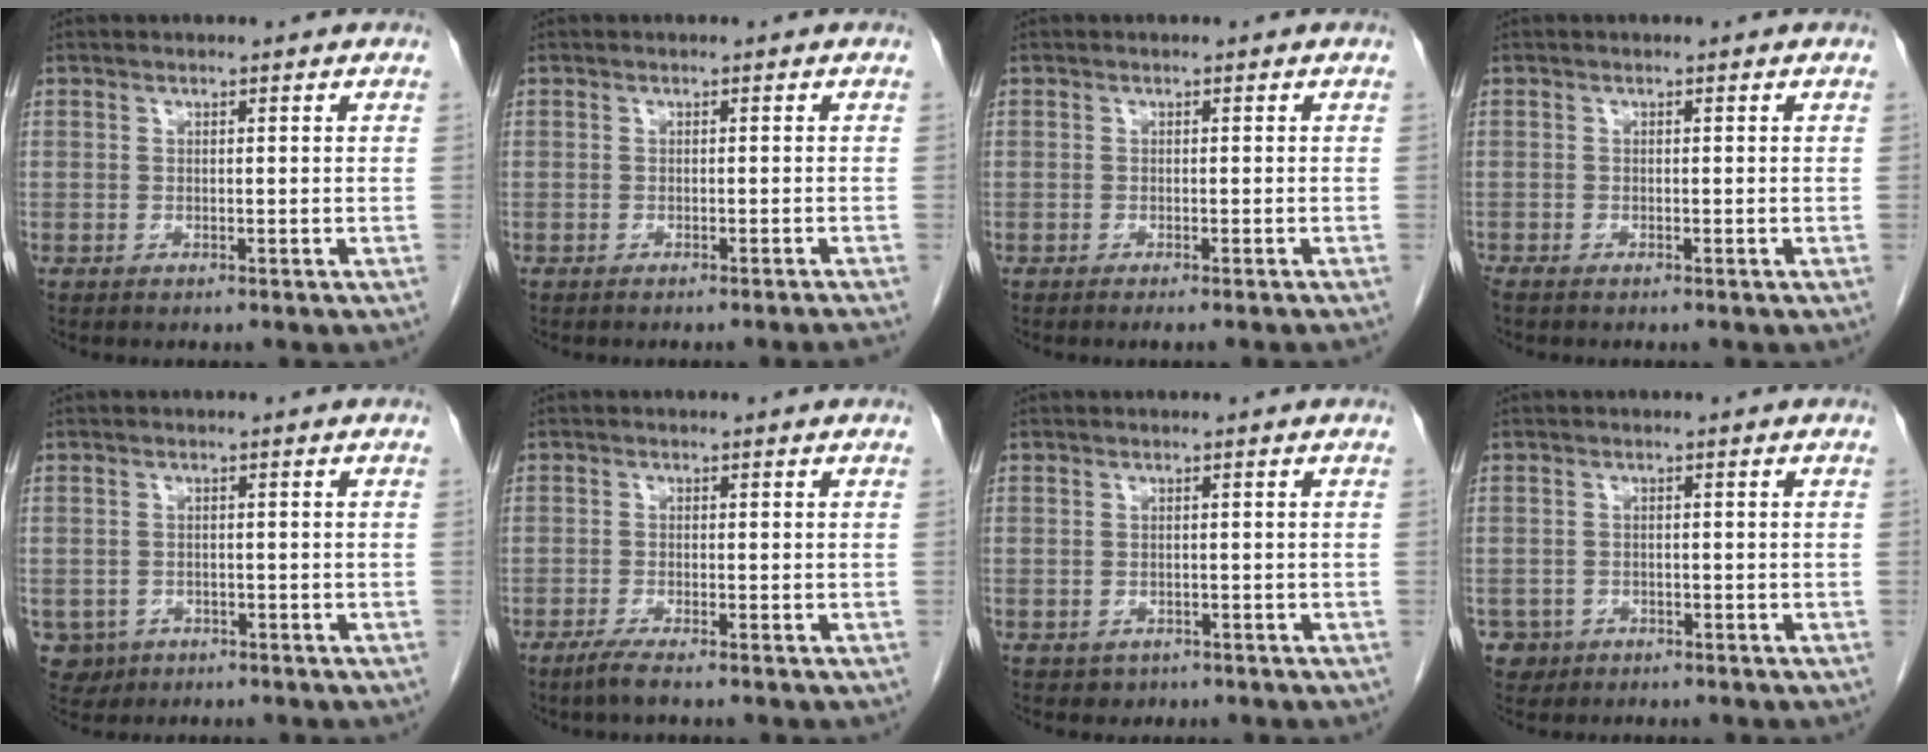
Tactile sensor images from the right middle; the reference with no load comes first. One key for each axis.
{"total": 2.9, "fx": -2.6, "fy": -0.9, "fz": 1.1, "tx": -0.009, "ty": 0.004, "tz": -0.033}
{"total": 2.4, "fx": -2.0, "fy": -0.5, "fz": 1.2, "tx": -0.011, "ty": 0.003, "tz": -0.026}
{"total": 0.9, "fx": -0.8, "fy": 0.2, "fz": 0.4, "tx": -0.014, "ty": -0.004, "tz": -0.016}
{"total": 3.8, "fx": -1.9, "fy": 3.2, "fz": 0.6, "tx": -0.009, "ty": 0.004, "tz": -0.027}
{"total": 2.3, "fx": -1.7, "fy": -0.2, "fz": 1.5, "tx": -0.039, "ty": -0.007, "tz": -0.037}
{"total": 1.4, "fx": -0.8, "fy": 1.2, "fz": 0.2, "tx": -0.007, "ty": 0.004, "tz": -0.005}
{"total": 2.5, "fx": -1.3, "fy": 2.1, "fz": -0.1, "tx": 0.001, "ty": 0.010, "tz": -0.022}